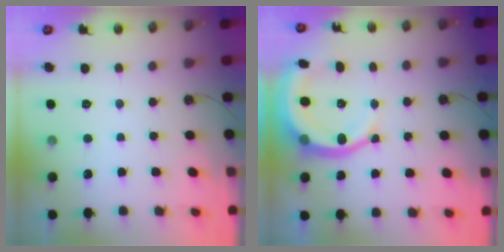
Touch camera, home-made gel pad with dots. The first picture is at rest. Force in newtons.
{"total": 12.6, "press": 12.4, "slide": 2.2}